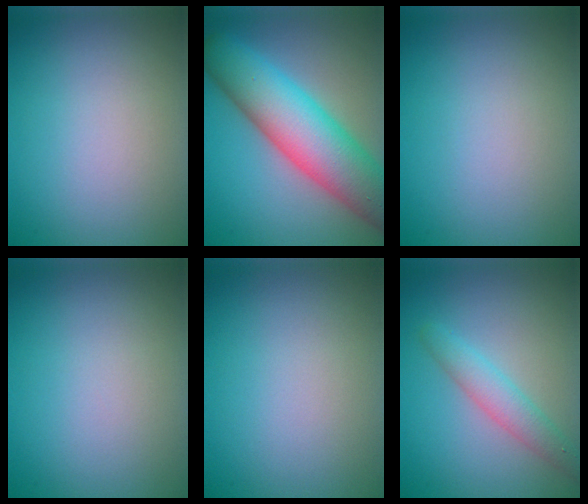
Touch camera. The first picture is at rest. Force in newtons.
{"total": 11.0, "press": 11.0, "slide": 0.5}
{"total": 0.0}
{"total": 0.0}
{"total": 0.0}
{"total": 2.8, "press": 2.8, "slide": 0.0}